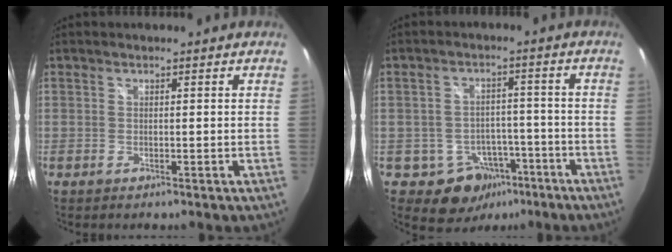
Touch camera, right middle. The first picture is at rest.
{"total": 8.3, "force": [-4.7, 6.5, 2.3], "torque": [-0.044, 0.020, -0.046]}